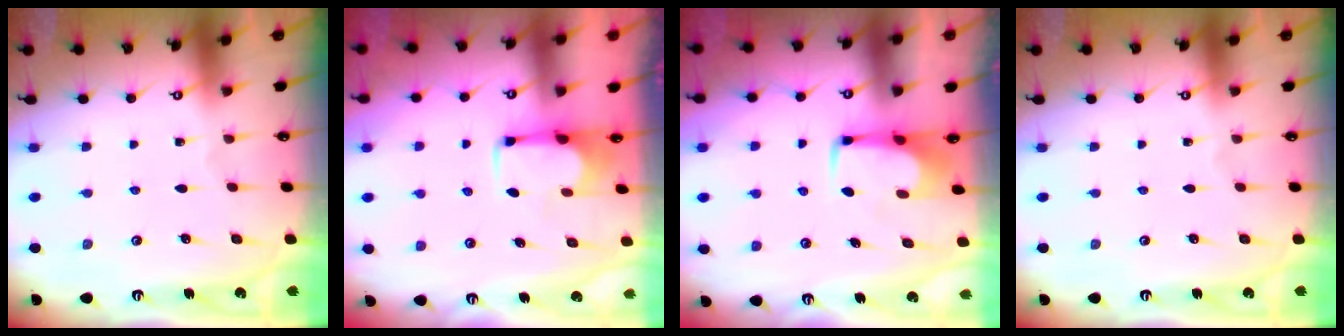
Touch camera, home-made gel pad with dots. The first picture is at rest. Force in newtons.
{"total": 1.8, "press": 1.6, "slide": 0.7}
{"total": 1.6, "press": 1.4, "slide": 0.7}
{"total": 0.0}